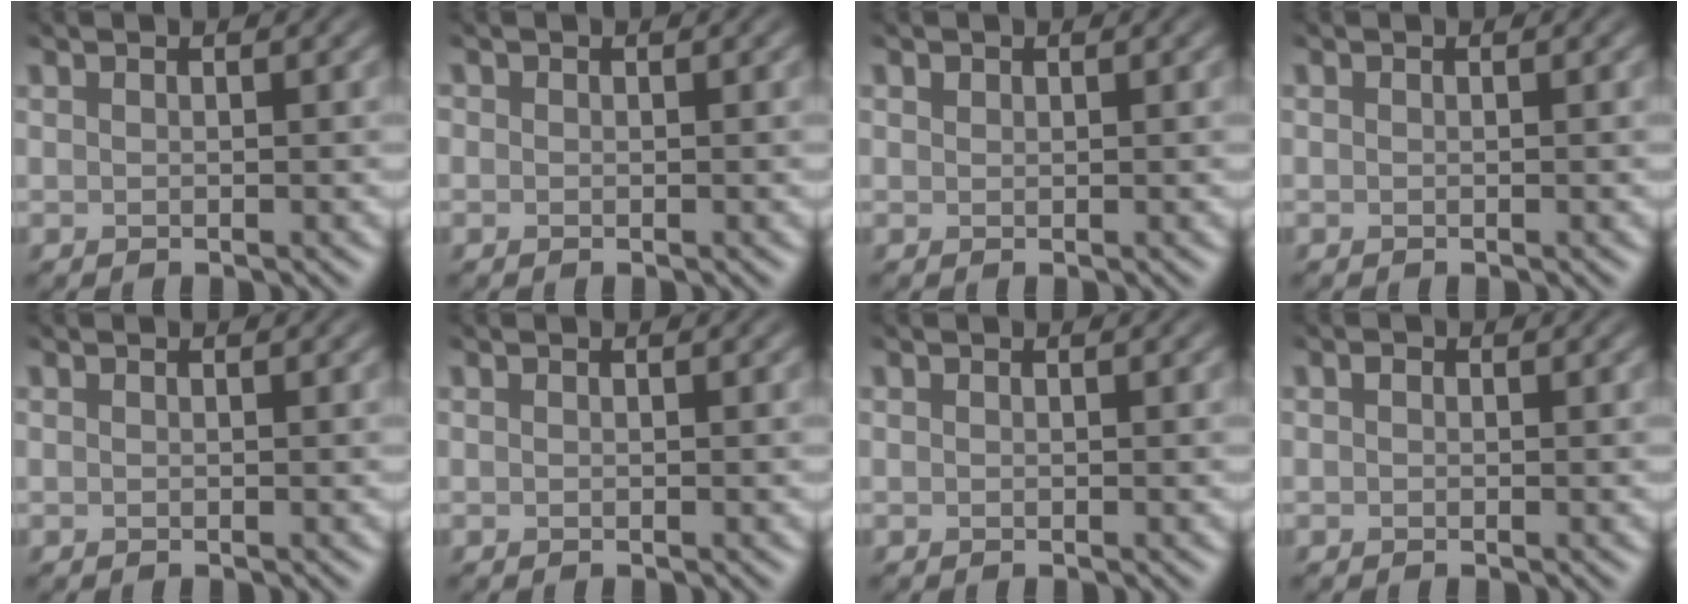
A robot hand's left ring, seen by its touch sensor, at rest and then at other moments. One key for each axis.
{"total": 0.9, "fx": -0.5, "fy": -0.3, "fz": -0.6, "tx": 0.006, "ty": -0.007, "tz": -0.001}
{"total": 0.8, "fx": -0.5, "fy": -0.3, "fz": -0.6, "tx": -0.003, "ty": -0.010, "tz": 0.007}
{"total": 0.0}
{"total": 0.0}
{"total": 0.0}
{"total": 0.0}
{"total": 1.8, "fx": -1.5, "fy": -0.5, "fz": -0.9, "tx": -0.005, "ty": -0.012, "tz": -0.001}